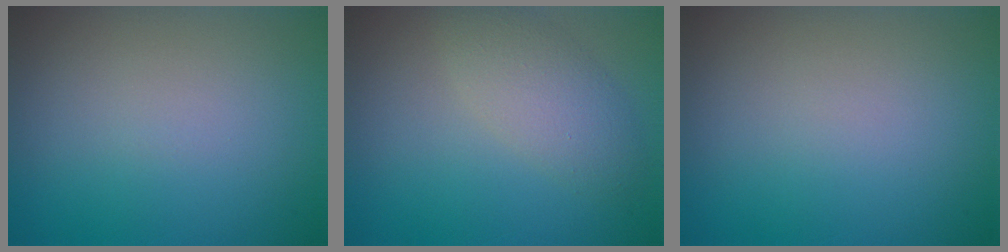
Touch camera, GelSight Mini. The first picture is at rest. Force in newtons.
{"total": 3.4, "press": 3.4, "slide": 0.1}
{"total": 0.0}